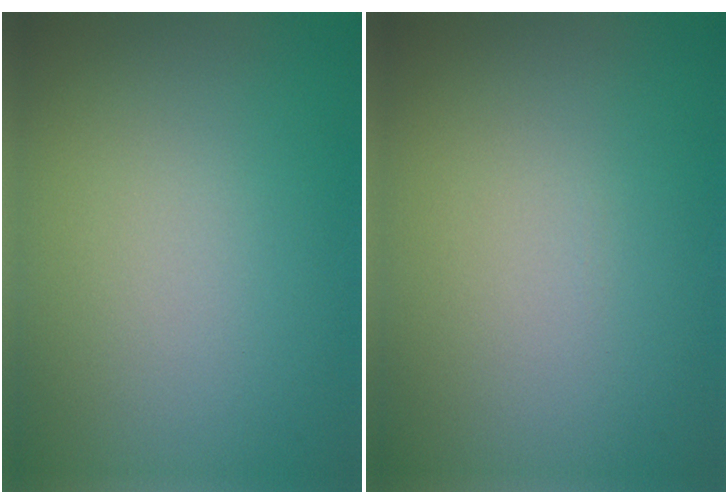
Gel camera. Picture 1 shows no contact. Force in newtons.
{"total": 0.0}